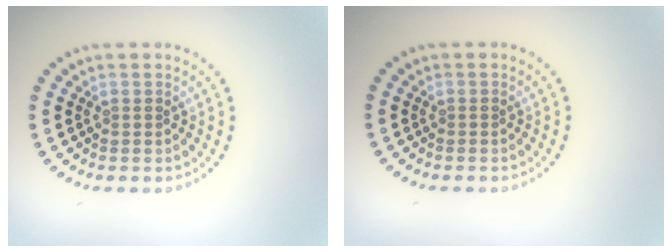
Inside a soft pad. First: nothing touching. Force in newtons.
{"total": 0.0}